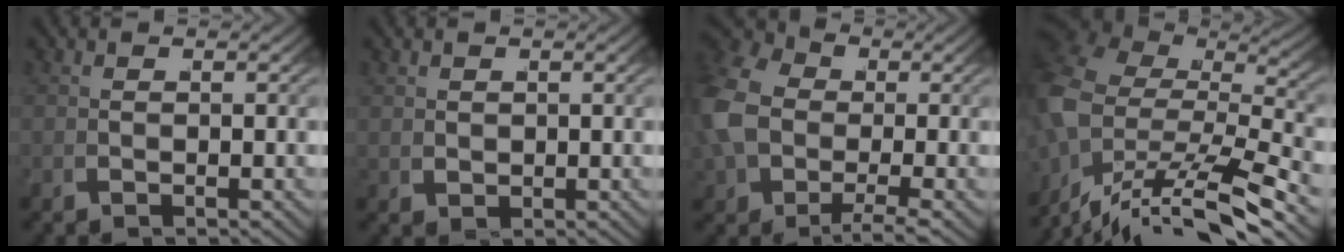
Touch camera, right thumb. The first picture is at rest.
{"total": 1.2, "force": [0.9, 0.7, 0.4], "torque": [-0.011, -0.011, 0.029]}
{"total": 8.7, "force": [0.5, 6.7, 5.5], "torque": [-0.144, -0.023, 0.018]}
{"total": 10.9, "force": [-3.0, 6.5, 8.3], "torque": [-0.197, -0.039, -0.027]}